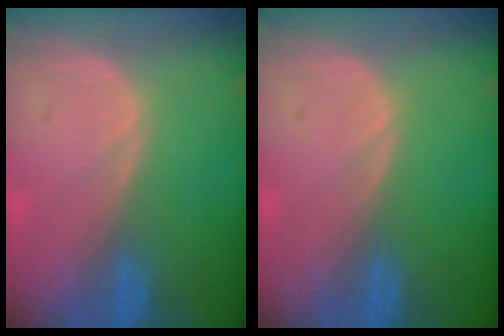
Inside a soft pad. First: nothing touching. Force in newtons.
{"total": 0.0}